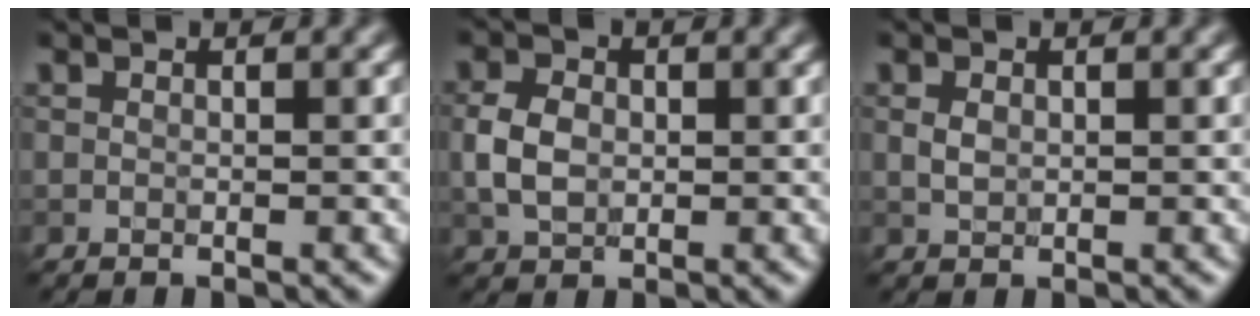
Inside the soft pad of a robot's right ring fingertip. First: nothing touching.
{"total": 3.2, "force": [-0.1, 2.4, 2.1], "torque": [-0.047, 0.007, -0.005]}
{"total": 1.1, "force": [0.3, 0.8, 0.7], "torque": [-0.017, 0.006, 0.007]}